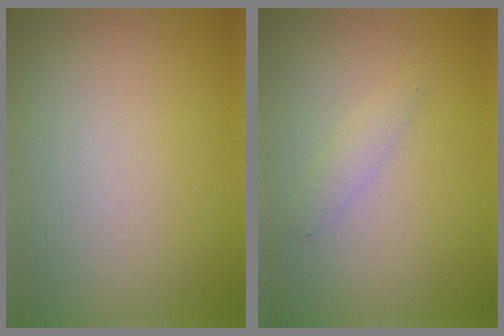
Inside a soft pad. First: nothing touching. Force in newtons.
{"total": 1.3, "press": 1.3, "slide": 0.0}